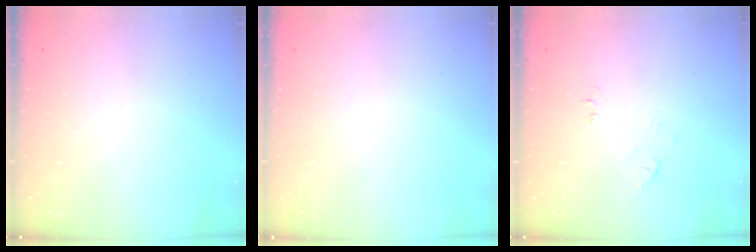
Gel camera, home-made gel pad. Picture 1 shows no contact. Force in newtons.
{"total": 1.6, "press": 1.5, "slide": 0.1}
{"total": 4.0, "press": 3.9, "slide": 0.5}